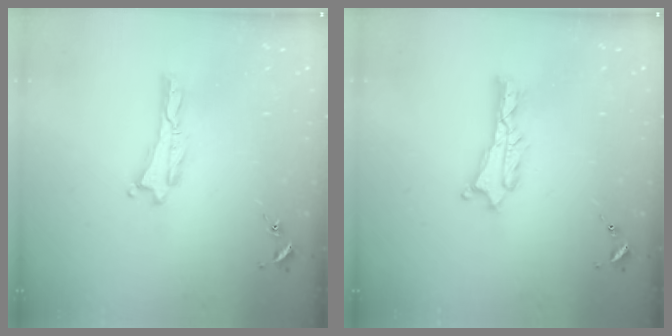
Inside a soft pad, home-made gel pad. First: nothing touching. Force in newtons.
{"total": 1.8, "press": 1.7, "slide": 0.2}